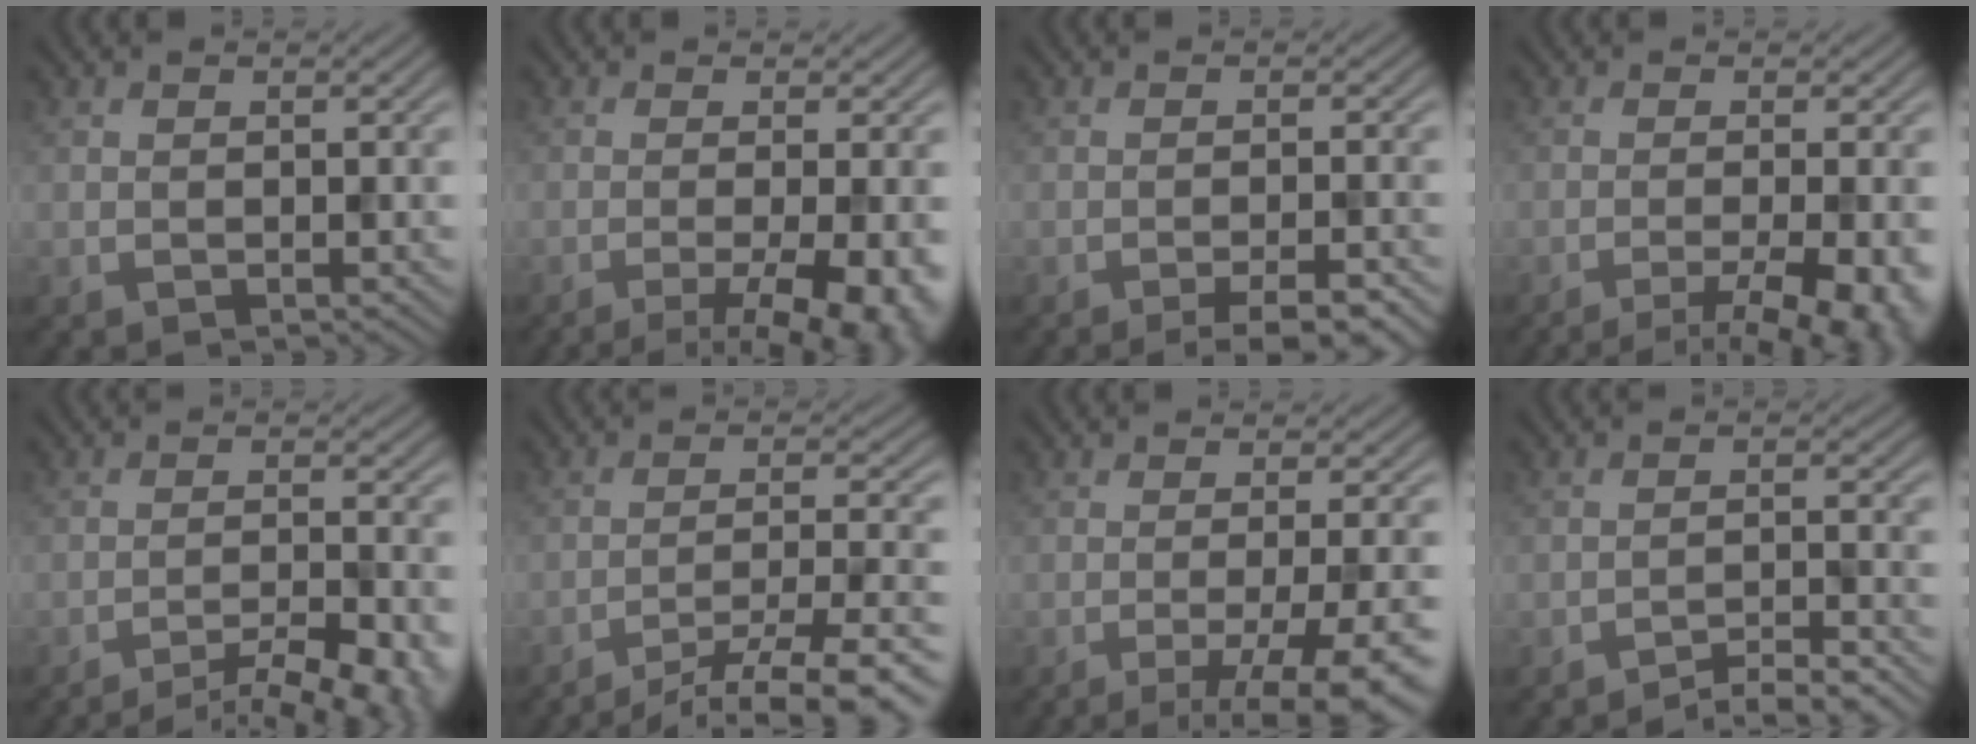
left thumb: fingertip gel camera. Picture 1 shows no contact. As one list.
[{"total": 9.3, "force": [-4.0, 2.4, 8.0], "torque": [-0.109, -0.009, -0.050]}, {"total": 4.7, "force": [-3.2, 0.8, 3.4], "torque": [-0.046, 0.010, -0.051]}, {"total": 8.6, "force": [-4.3, 2.0, 7.1], "torque": [-0.096, -0.007, -0.056]}, {"total": 9.8, "force": [-7.6, 1.9, 5.8], "torque": [-0.089, -0.004, -0.096]}, {"total": 12.4, "force": [-9.7, 2.2, 7.4], "torque": [-0.119, -0.007, -0.134]}, {"total": 10.5, "force": [-5.0, 2.4, 8.9], "torque": [-0.118, -0.002, -0.064]}, {"total": 4.1, "force": [-3.5, 0.3, 2.0], "torque": [-0.028, 0.012, -0.063]}]